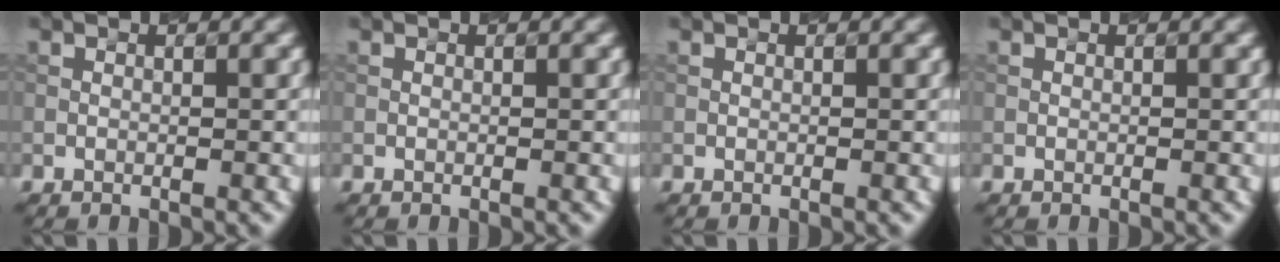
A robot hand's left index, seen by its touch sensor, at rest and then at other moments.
{"total": 0.0}
{"total": 0.0}
{"total": 0.0}